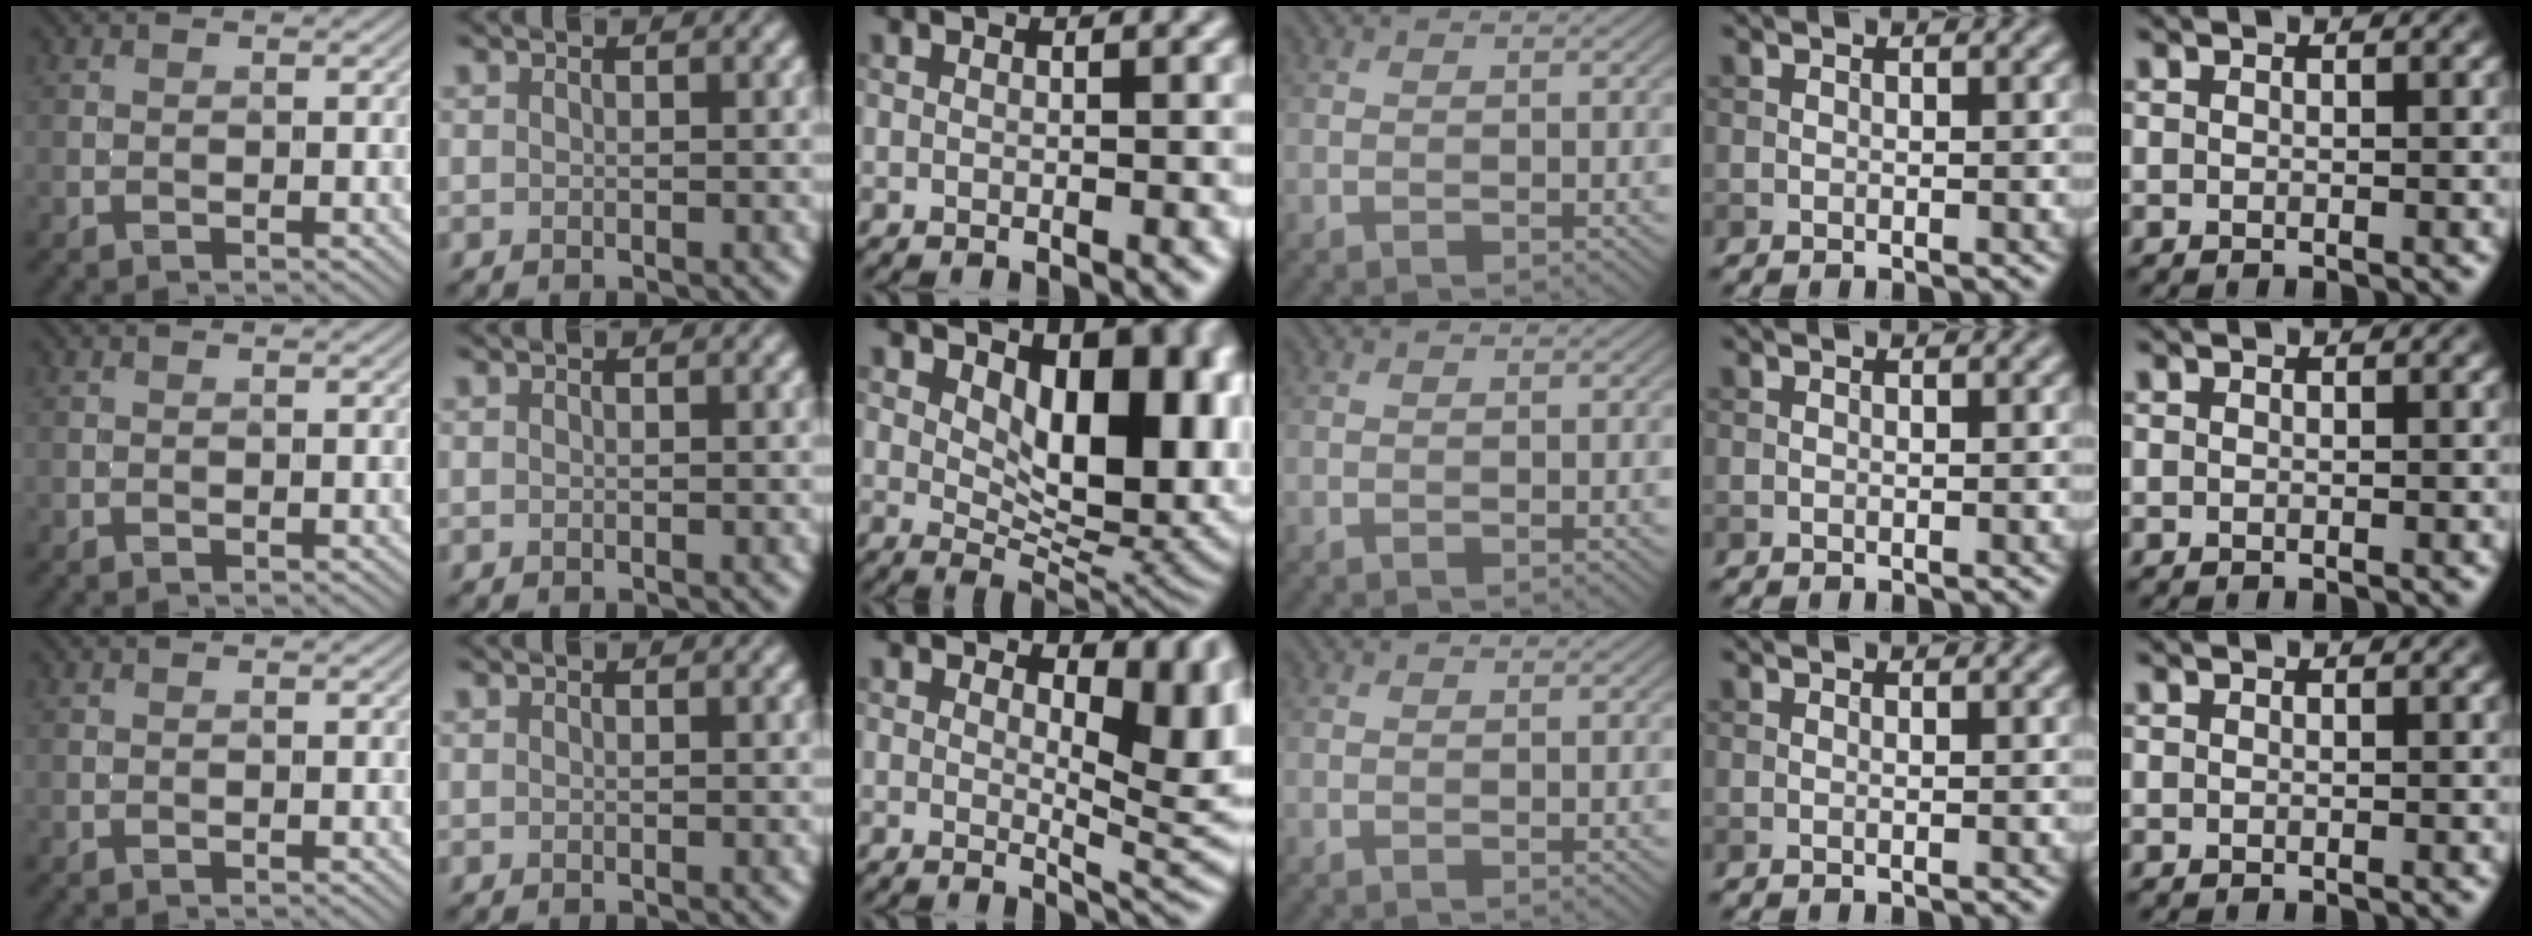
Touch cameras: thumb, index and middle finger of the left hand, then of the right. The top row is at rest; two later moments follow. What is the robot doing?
{"motion": "screw", "object": "dispenser bottle"}